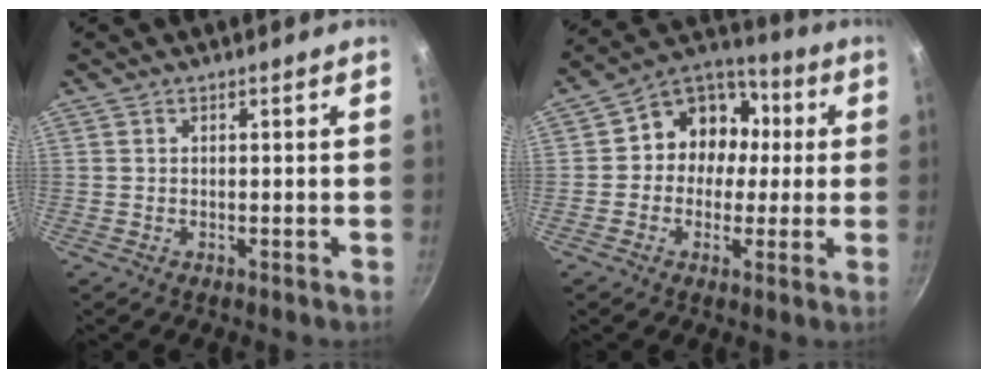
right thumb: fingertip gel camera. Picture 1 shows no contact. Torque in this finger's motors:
{"motor_torque": [-0.11, 0.49, 0.07, 0.12, 0.01]}